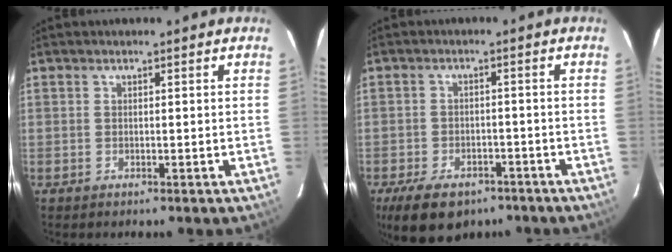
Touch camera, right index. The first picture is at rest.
{"total": 11.1, "force": [-7.5, 6.1, 5.5], "torque": [-0.129, -0.008, -0.112]}